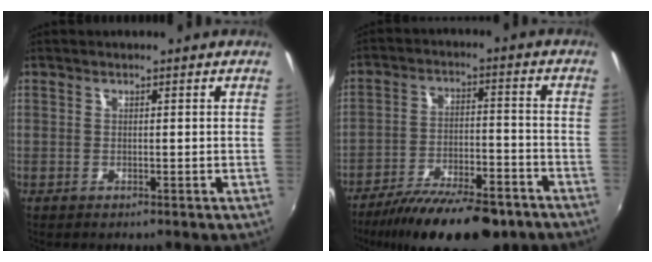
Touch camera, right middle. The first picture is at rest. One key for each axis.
{"total": 19.1, "fx": -14.8, "fy": 5.4, "fz": 10.8, "tx": -0.197, "ty": -0.036, "tz": -0.220}